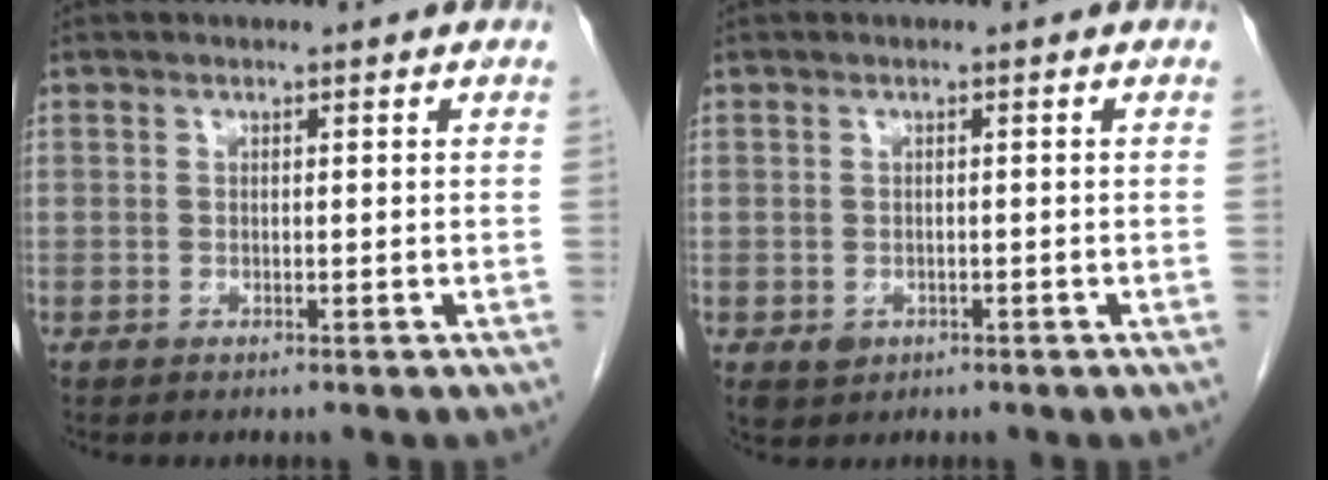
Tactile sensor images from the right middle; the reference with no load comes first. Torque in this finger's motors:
{"motor_torque": [0.33, -0.14, 0.01, 0.01]}